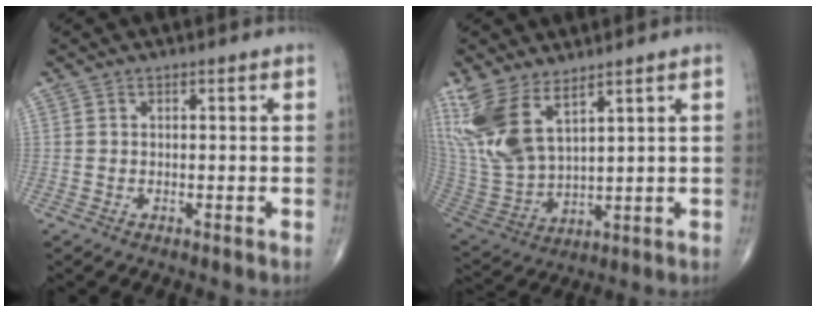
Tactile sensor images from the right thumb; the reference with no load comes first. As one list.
[{"total": 14.3, "force": [8.4, 6.2, 9.9], "torque": [-0.216, -0.035, 0.189]}]